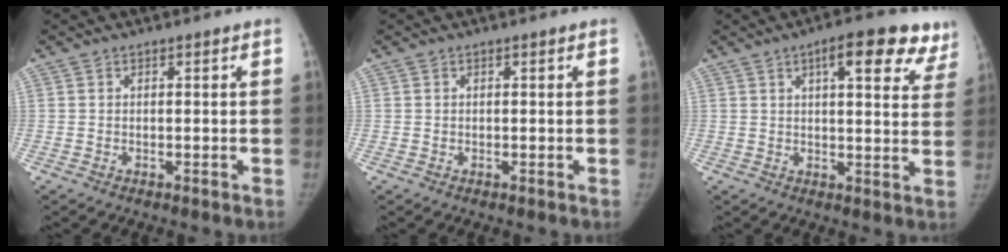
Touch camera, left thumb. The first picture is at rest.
{"total": 0.0}
{"total": 14.4, "force": [8.4, 5.1, 10.5], "torque": [-0.095, -0.020, 0.095]}